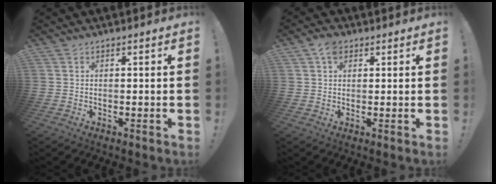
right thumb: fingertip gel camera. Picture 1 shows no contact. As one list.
[{"total": 4.3, "force": [2.0, 2.9, 2.5], "torque": [-0.043, 0.001, 0.037]}]